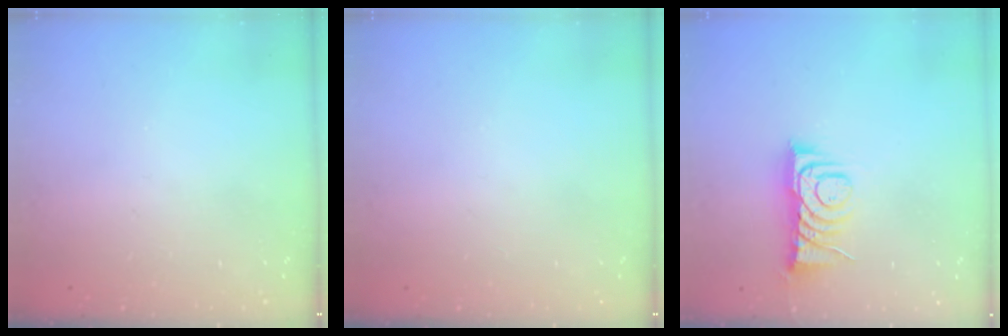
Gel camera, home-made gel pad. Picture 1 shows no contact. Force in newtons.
{"total": 0.0}
{"total": 7.4, "press": 7.4, "slide": 0.4}